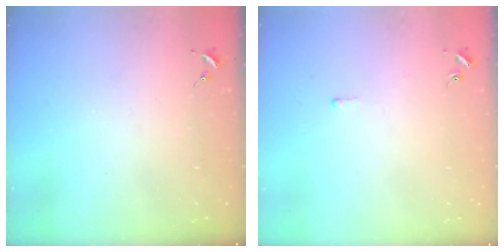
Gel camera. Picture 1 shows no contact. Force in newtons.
{"total": 2.6, "press": 2.6, "slide": 0.4}